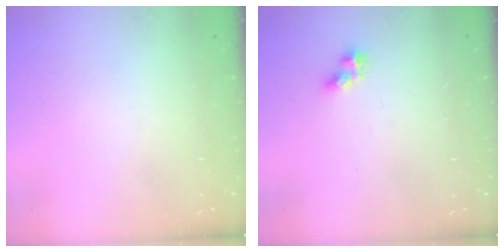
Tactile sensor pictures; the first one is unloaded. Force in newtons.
{"total": 4.9, "press": 4.9, "slide": 0.5}